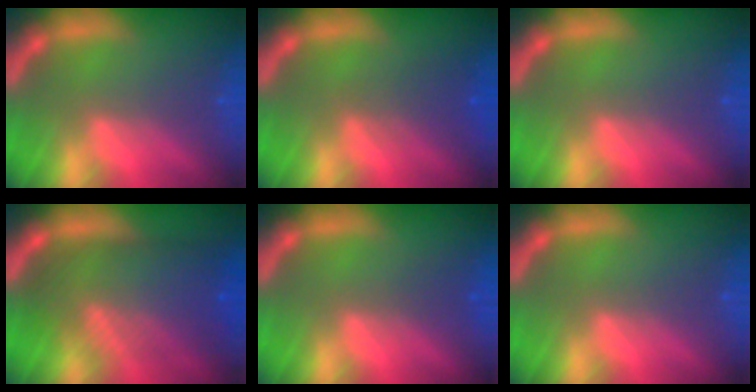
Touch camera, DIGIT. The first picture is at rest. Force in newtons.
{"total": 2.5}
{"total": 0.0}
{"total": 9.6}
{"total": 1.0}
{"total": 0.0}